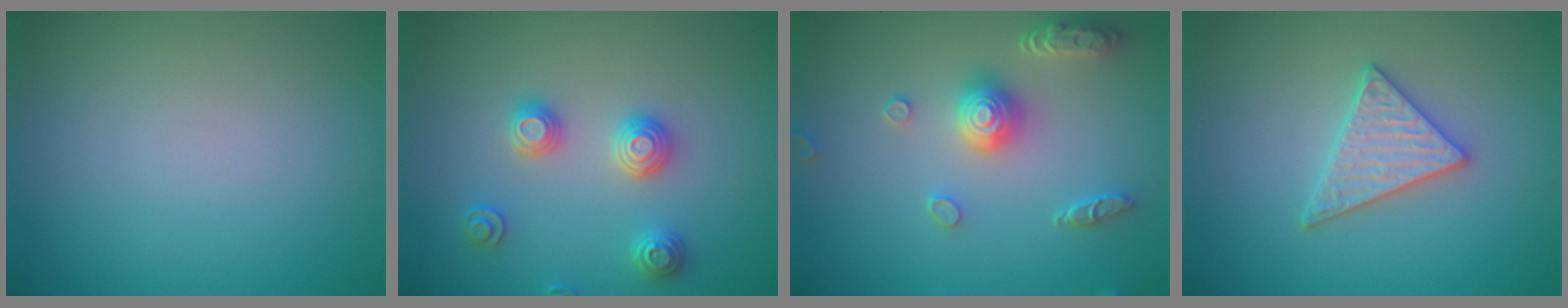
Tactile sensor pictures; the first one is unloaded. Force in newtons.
{"total": 2.8, "press": 2.8, "slide": 0.2}
{"total": 4.1, "press": 3.7, "slide": 1.8}
{"total": 2.9, "press": 2.8, "slide": 0.5}